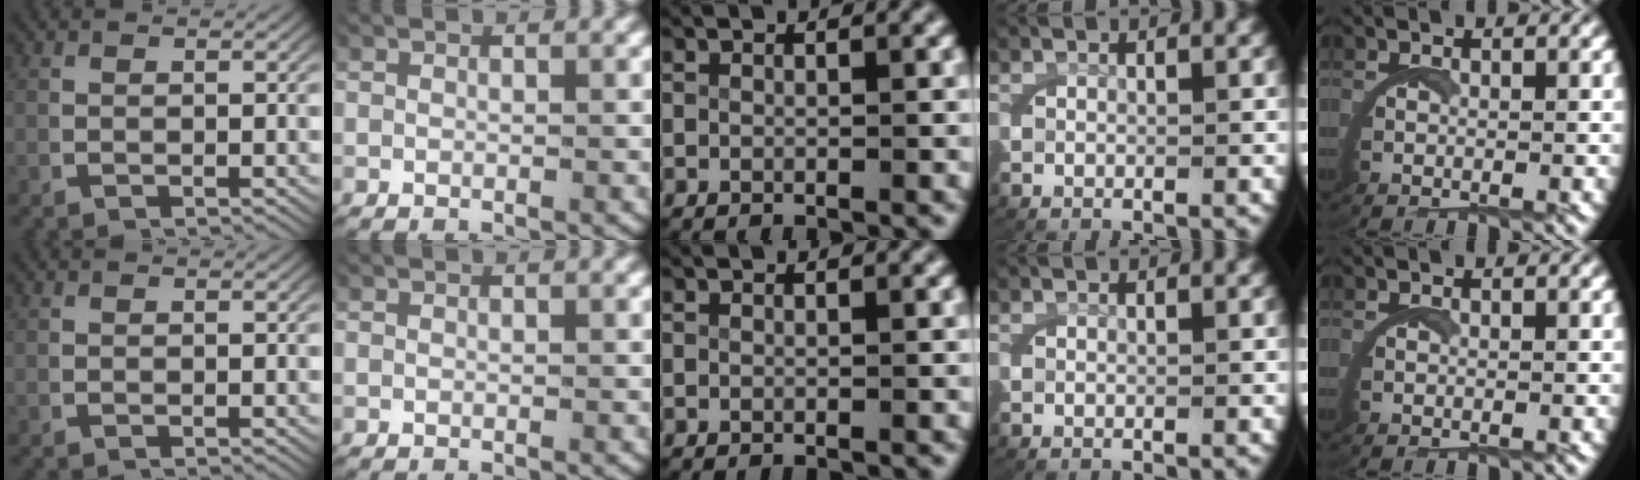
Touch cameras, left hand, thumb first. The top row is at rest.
{}